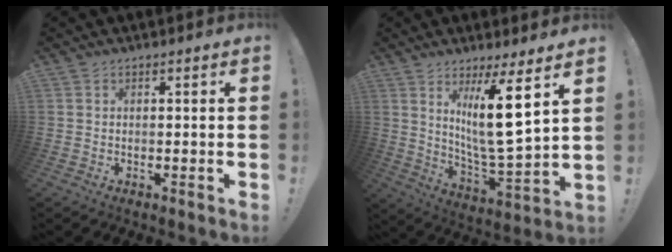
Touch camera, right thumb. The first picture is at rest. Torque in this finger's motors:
{"motor_torque": [-0.13, 0.91, 0.76, 0.92, 0.36]}